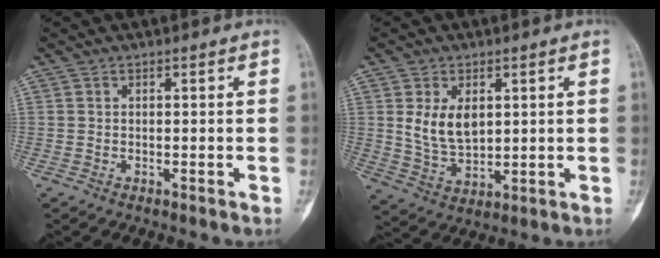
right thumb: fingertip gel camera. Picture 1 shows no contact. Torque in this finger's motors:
{"motor_torque": [0.14, 0.91, 0.49, -0.22, 0.03]}